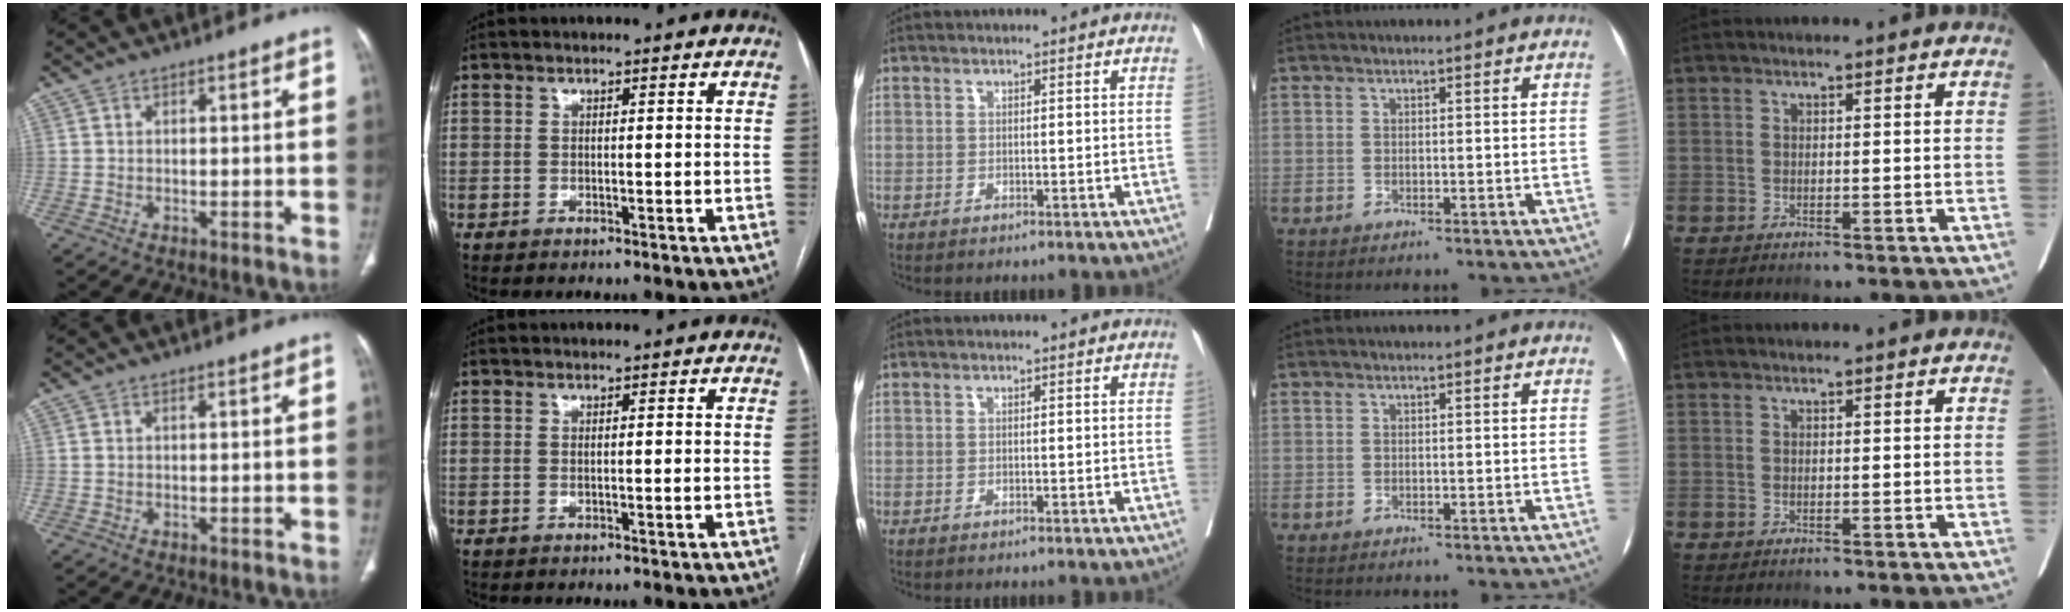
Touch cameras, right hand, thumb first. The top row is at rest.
{"thumb": {"total": 0.7, "force": [0.2, 0.3, 0.5], "torque": [-0.018, 0.008, 0.007]}, "index": {"total": 0.6, "force": [0.0, -0.1, 0.5], "torque": [-0.012, -0.002, 0.001]}}